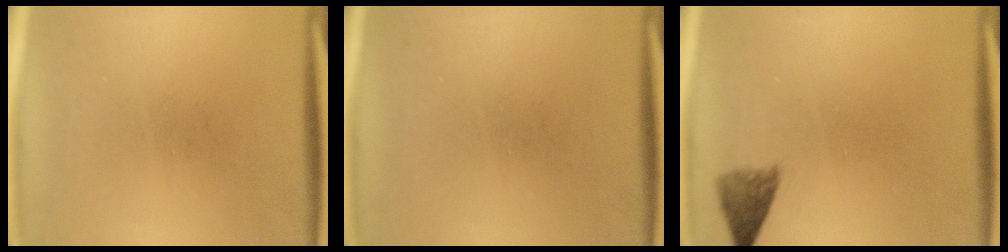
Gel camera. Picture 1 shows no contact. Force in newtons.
{"total": 0.0}
{"total": 2.8}